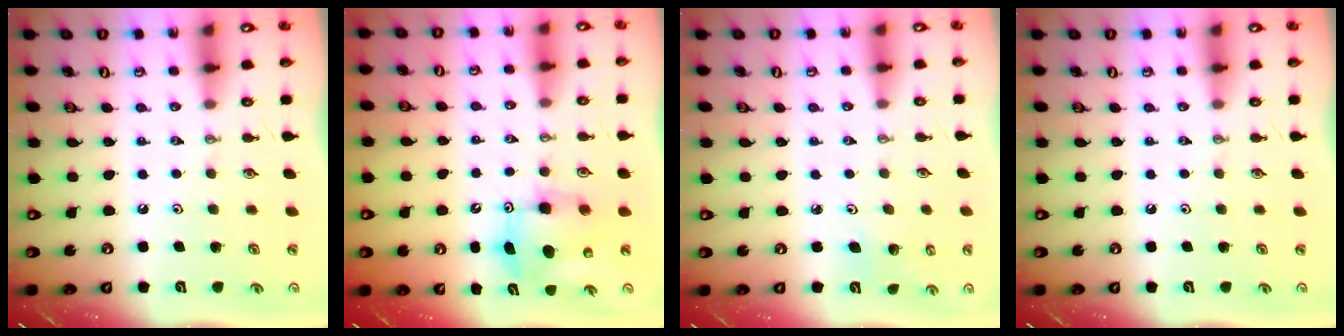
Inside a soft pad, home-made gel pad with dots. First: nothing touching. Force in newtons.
{"total": 7.8, "press": 7.5, "slide": 2.0}
{"total": 3.7, "press": 3.7, "slide": 0.3}
{"total": 0.0}